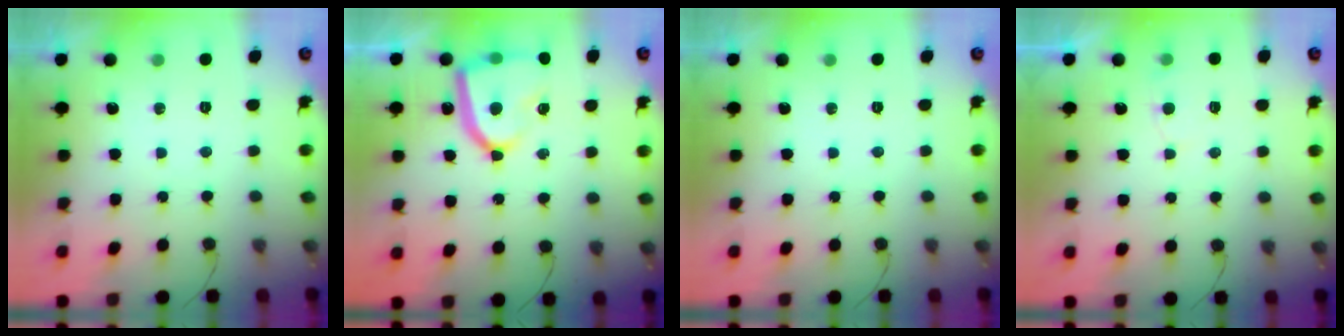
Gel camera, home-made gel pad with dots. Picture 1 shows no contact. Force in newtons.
{"total": 15.6, "press": 15.5, "slide": 1.4}
{"total": 0.0}
{"total": 3.2, "press": 3.2, "slide": 0.4}